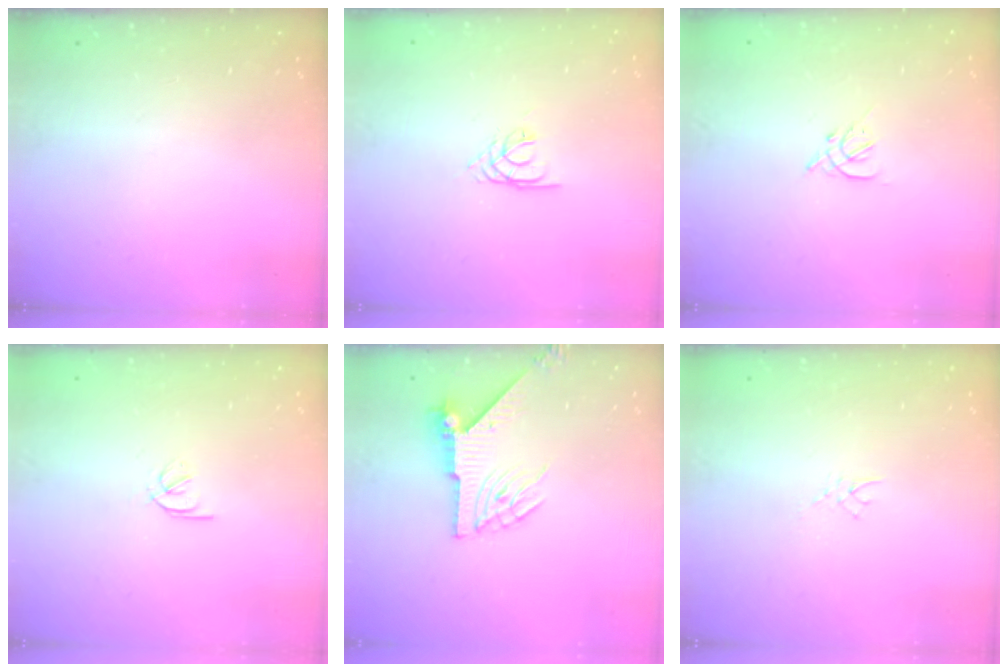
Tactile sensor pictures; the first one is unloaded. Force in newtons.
{"total": 1.7, "press": 1.7, "slide": 0.4}
{"total": 2.7, "press": 2.6, "slide": 0.7}
{"total": 1.9, "press": 1.9, "slide": 0.3}
{"total": 6.4, "press": 6.4, "slide": 0.7}
{"total": 2.4, "press": 2.4, "slide": 0.4}